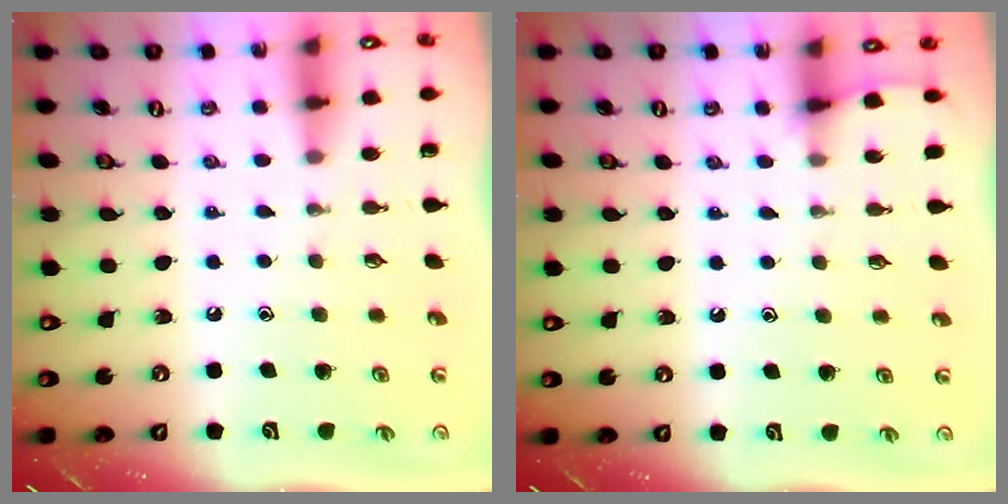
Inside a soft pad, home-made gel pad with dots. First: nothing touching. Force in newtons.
{"total": 2.4, "press": 2.4, "slide": 0.4}